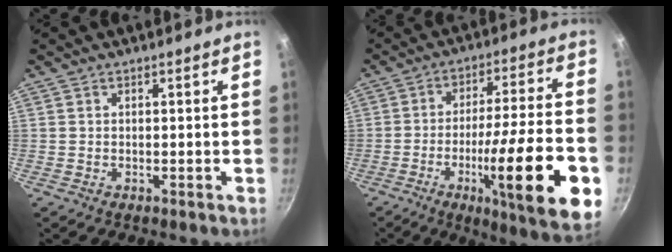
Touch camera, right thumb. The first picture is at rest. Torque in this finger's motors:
{"motor_torque": [2.58, 2.43, 2.25, -0.49, 0.36]}